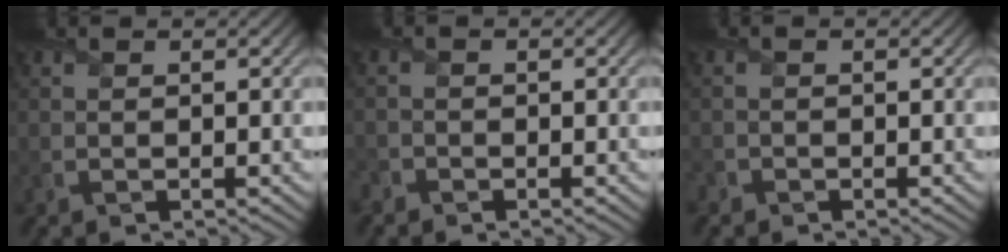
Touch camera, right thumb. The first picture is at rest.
{"total": 1.2, "force": [-1.1, 0.5, 0.1], "torque": [-0.003, -0.003, -0.027]}
{"total": 0.9, "force": [-0.7, 0.5, 0.0], "torque": [-0.001, -0.003, -0.017]}